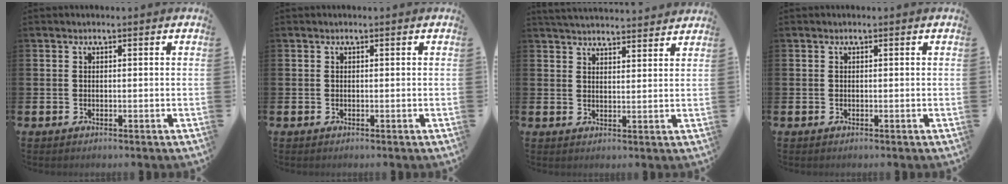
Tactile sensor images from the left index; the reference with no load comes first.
{"total": 0.0}
{"total": 4.1, "force": [4.1, 0.1, 0.2], "torque": [-0.009, -0.025, 0.074]}
{"total": 0.0}